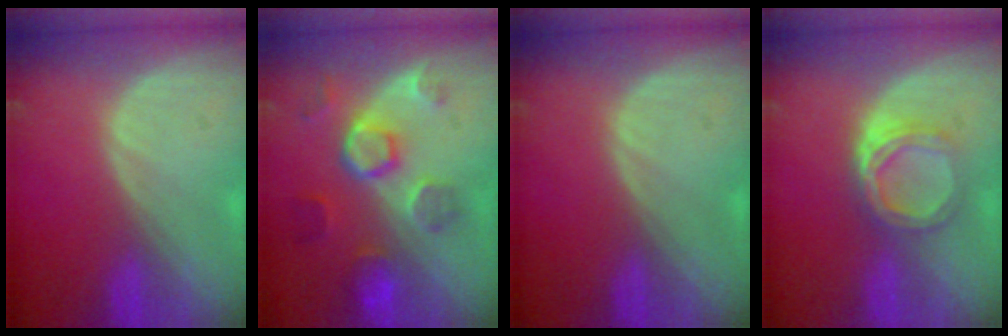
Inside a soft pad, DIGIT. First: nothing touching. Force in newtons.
{"total": 8.6, "press": 7.7, "slide": 3.8}
{"total": 0.0}
{"total": 5.4, "press": 5.0, "slide": 2.2}